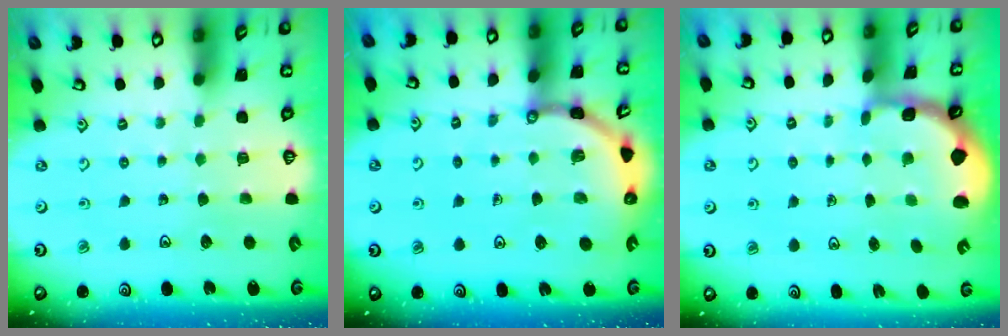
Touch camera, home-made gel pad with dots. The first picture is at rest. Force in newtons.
{"total": 8.1, "press": 8.1, "slide": 1.0}
{"total": 1.9, "press": 1.8, "slide": 0.6}